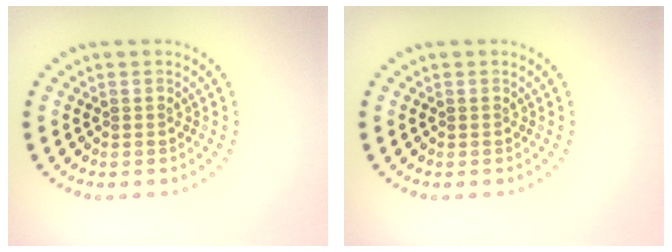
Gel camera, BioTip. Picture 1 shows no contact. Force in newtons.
{"total": 0.0}